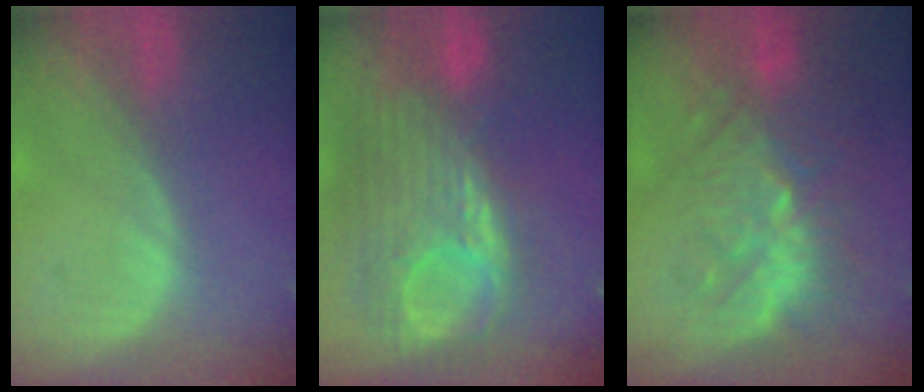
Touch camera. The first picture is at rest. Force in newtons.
{"total": 12.0, "press": 10.4, "slide": 6.0}
{"total": 9.3, "press": 9.1, "slide": 1.8}